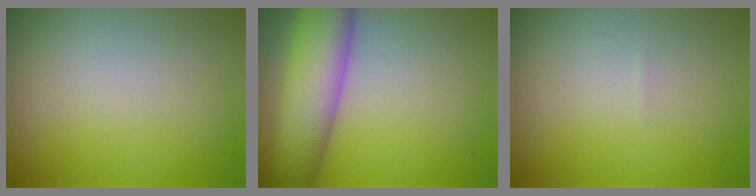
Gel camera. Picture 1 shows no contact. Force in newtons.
{"total": 7.5, "press": 7.5, "slide": 0.3}
{"total": 0.0}